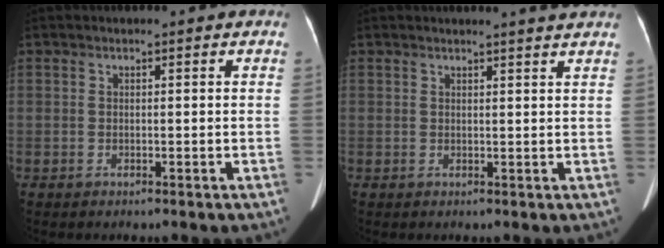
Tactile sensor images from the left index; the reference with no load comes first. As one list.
[{"total": 3.9, "force": [3.6, -0.6, 1.4], "torque": [-0.021, 0.000, 0.034]}]